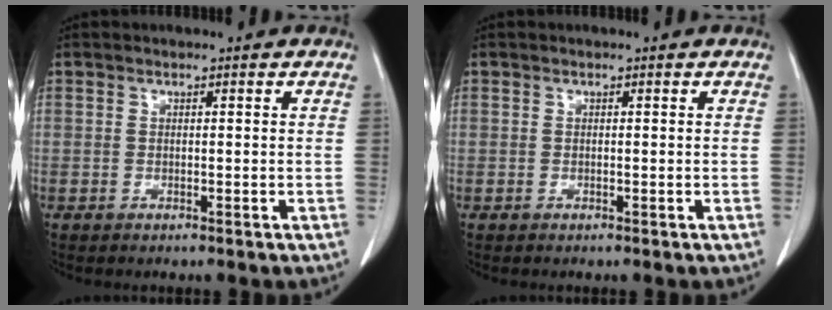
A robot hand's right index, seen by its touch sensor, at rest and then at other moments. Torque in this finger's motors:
{"motor_torque": [0.00, 0.00, 0.00, 0.00]}